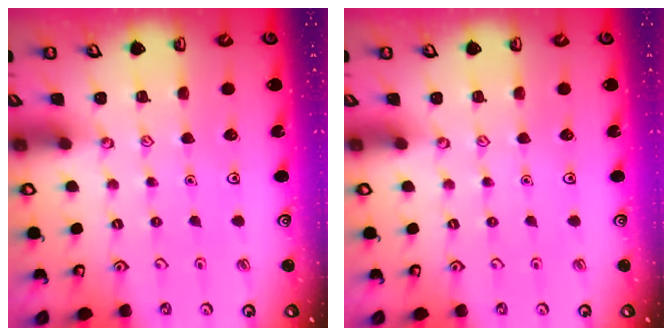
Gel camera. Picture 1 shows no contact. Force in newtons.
{"total": 0.0}